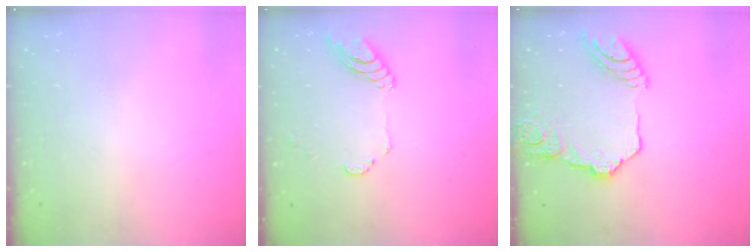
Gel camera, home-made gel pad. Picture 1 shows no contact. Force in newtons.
{"total": 9.5, "press": 9.5, "slide": 0.9}
{"total": 15.7, "press": 15.6, "slide": 2.0}